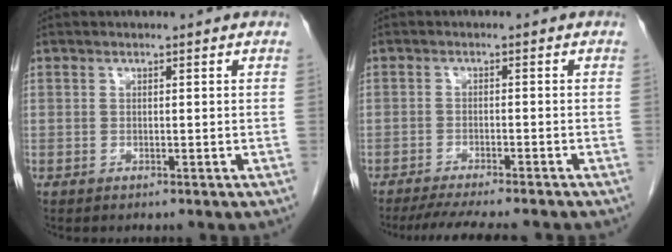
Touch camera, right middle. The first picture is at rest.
{"total": 10.5, "force": [-9.2, 0.9, 4.9], "torque": [-0.065, -0.016, -0.130]}